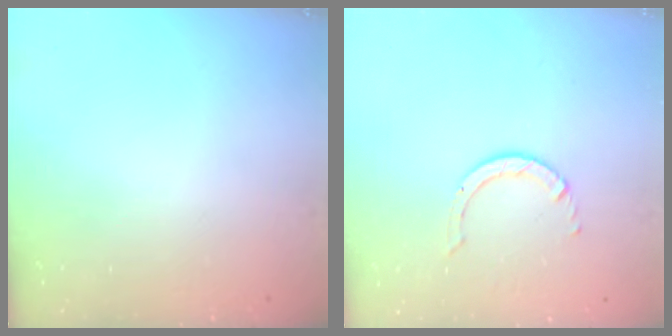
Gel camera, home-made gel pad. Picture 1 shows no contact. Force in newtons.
{"total": 1.4, "press": 1.4, "slide": 0.2}